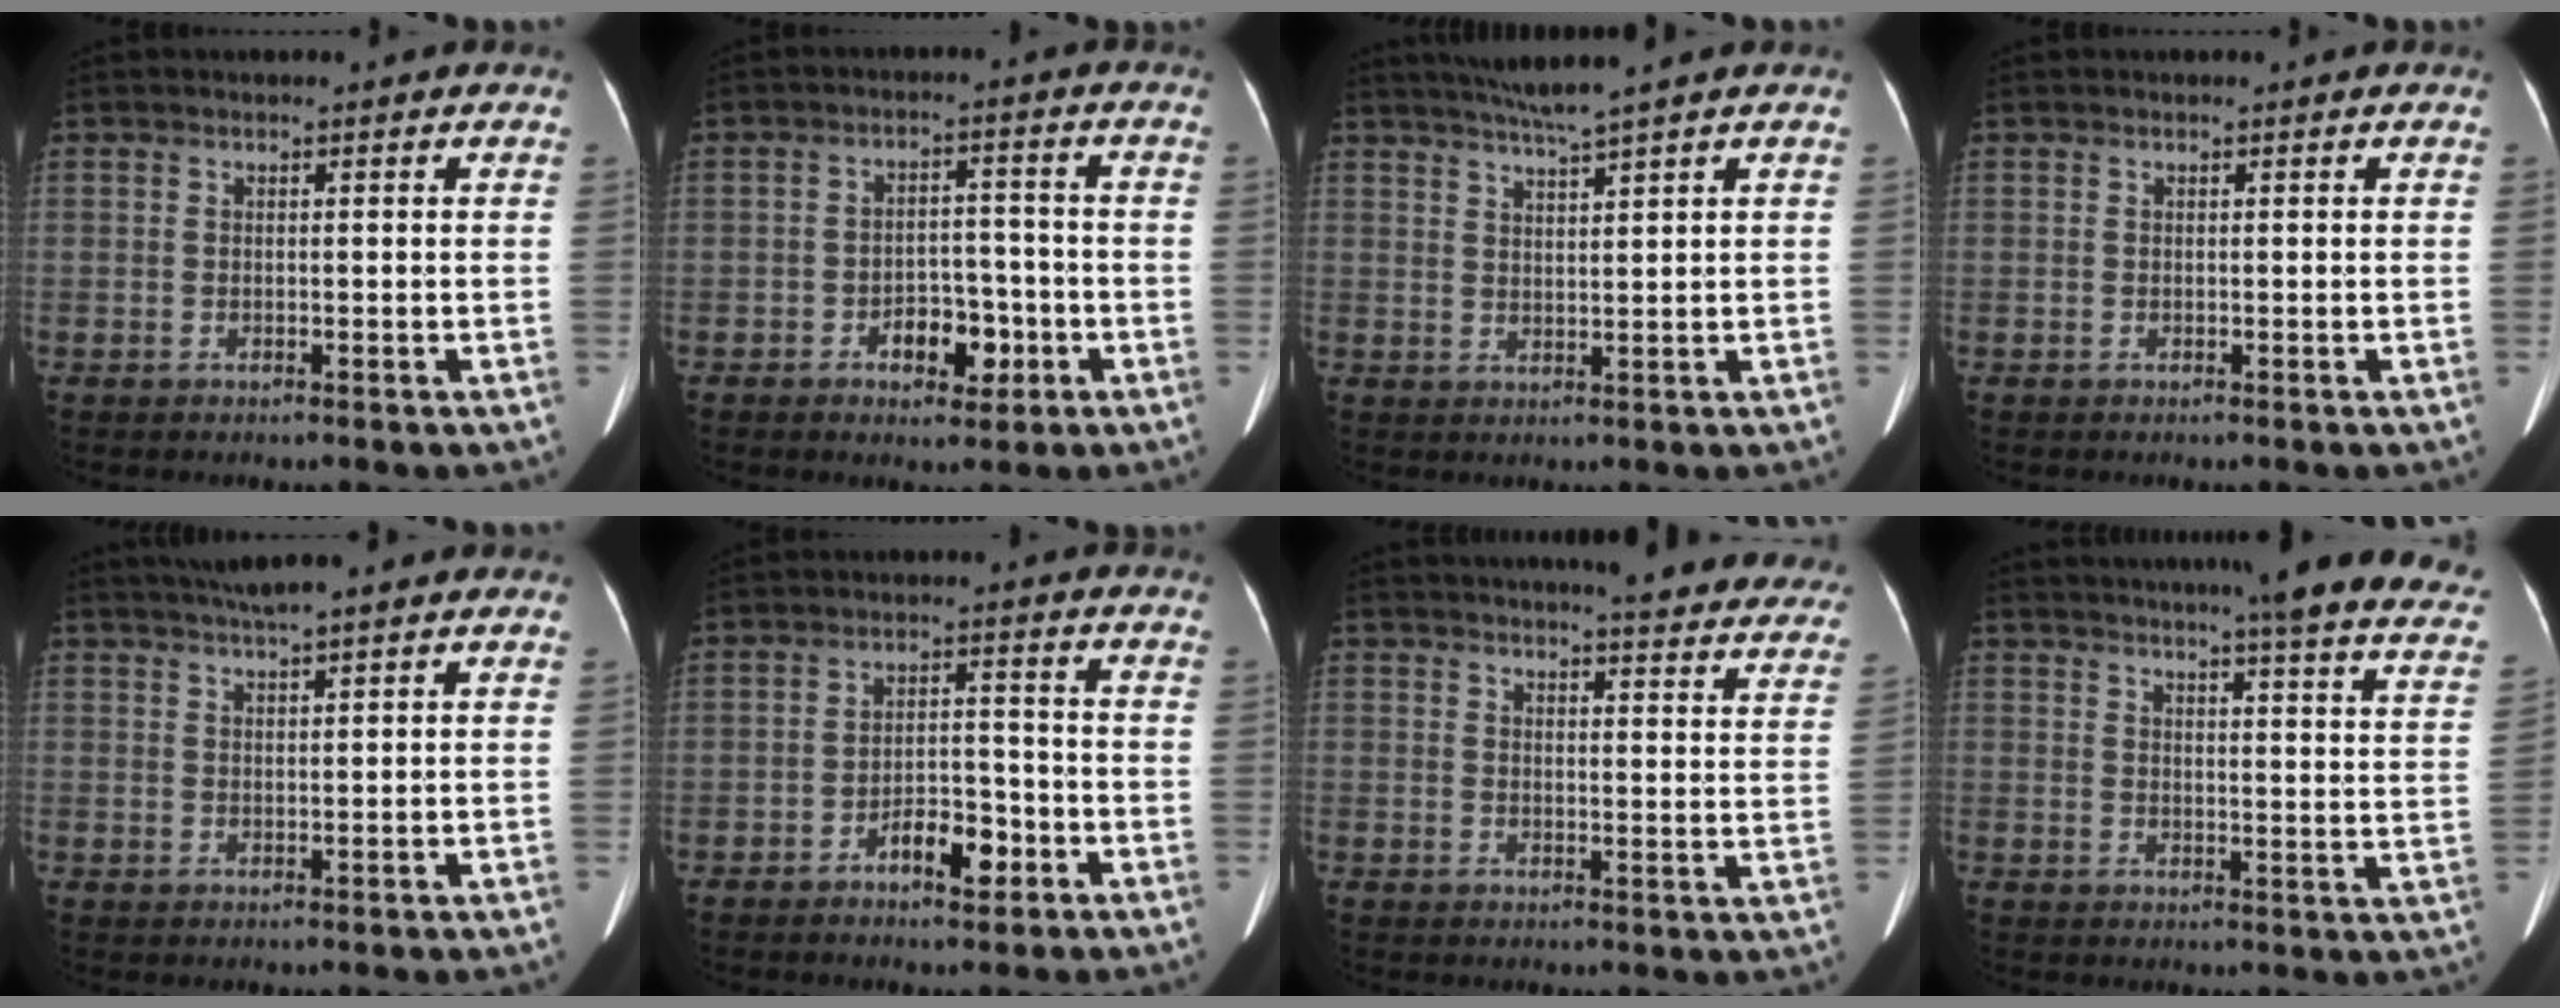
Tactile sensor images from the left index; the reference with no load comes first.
{"total": 5.9, "force": [-2.7, 3.4, 3.9], "torque": [-0.056, 0.015, -0.042]}
{"total": 4.7, "force": [3.8, -1.4, 2.3], "torque": [-0.041, 0.001, 0.075]}
{"total": 0.0}
{"total": 4.2, "force": [3.4, -0.5, 2.5], "torque": [-0.047, 0.019, 0.063]}
{"total": 5.7, "force": [-3.3, 2.3, 4.1], "torque": [-0.068, 0.013, -0.055]}
{"total": 22.9, "force": [21.0, 2.7, 8.7], "torque": [-0.100, -0.060, 0.227]}
{"total": 27.3, "force": [23.7, 1.5, 13.5], "torque": [-0.171, -0.054, 0.270]}